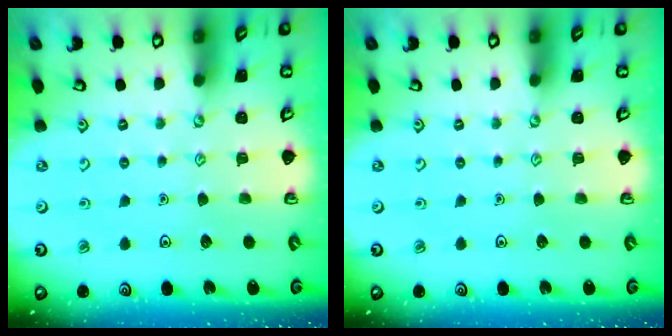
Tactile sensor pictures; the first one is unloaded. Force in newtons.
{"total": 0.0}